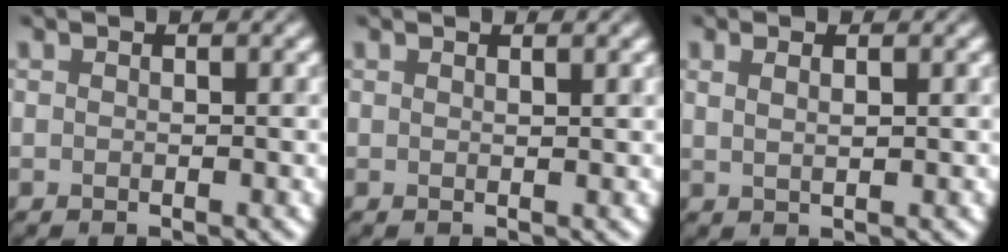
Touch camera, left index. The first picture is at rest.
{"total": 1.0, "force": [0.7, 0.3, 0.6], "torque": [0.001, 0.002, 0.005]}
{"total": 1.7, "force": [0.8, 0.7, 1.3], "torque": [-0.016, -0.002, 0.012]}